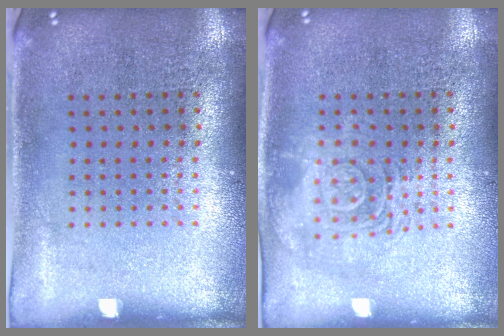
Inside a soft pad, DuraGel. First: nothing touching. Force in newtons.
{"total": 2.8, "press": 2.7, "slide": 0.4}